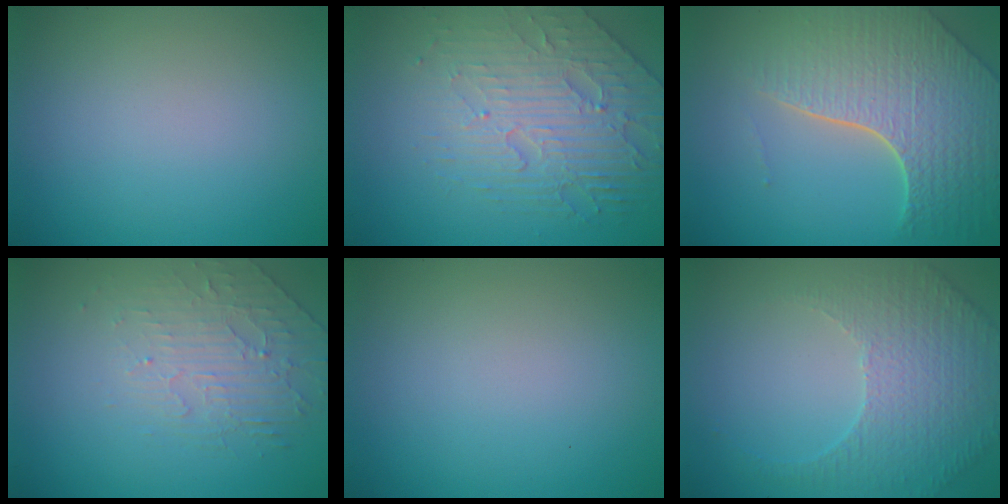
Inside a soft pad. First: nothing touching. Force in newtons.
{"total": 4.7, "press": 4.2, "slide": 2.2}
{"total": 8.0, "press": 5.8, "slide": 5.5}
{"total": 2.2, "press": 1.5, "slide": 1.7}
{"total": 0.0}
{"total": 5.3, "press": 3.6, "slide": 3.9}